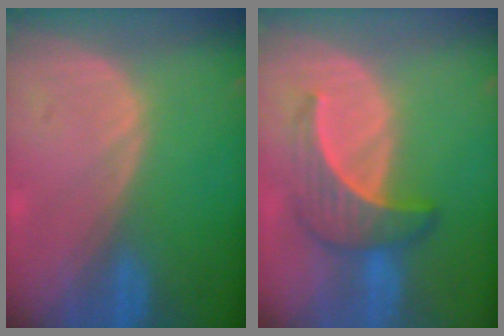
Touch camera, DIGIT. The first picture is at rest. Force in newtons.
{"total": 6.3, "press": 6.0, "slide": 1.8}